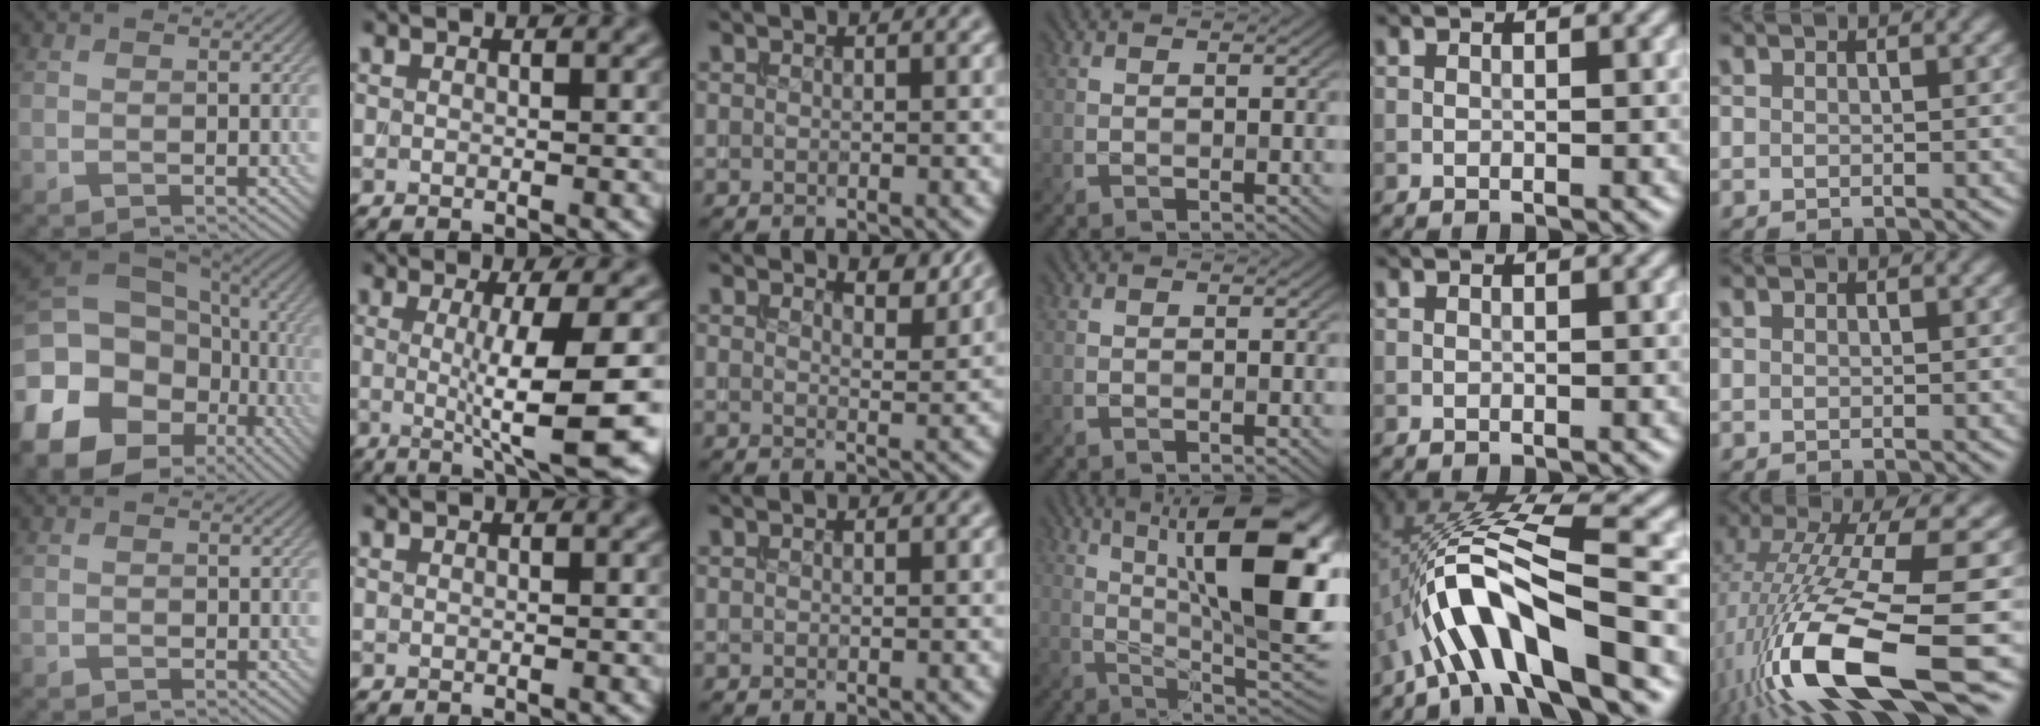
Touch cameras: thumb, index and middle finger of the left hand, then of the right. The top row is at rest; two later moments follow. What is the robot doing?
{"motion": "extract", "object": "backpack"}